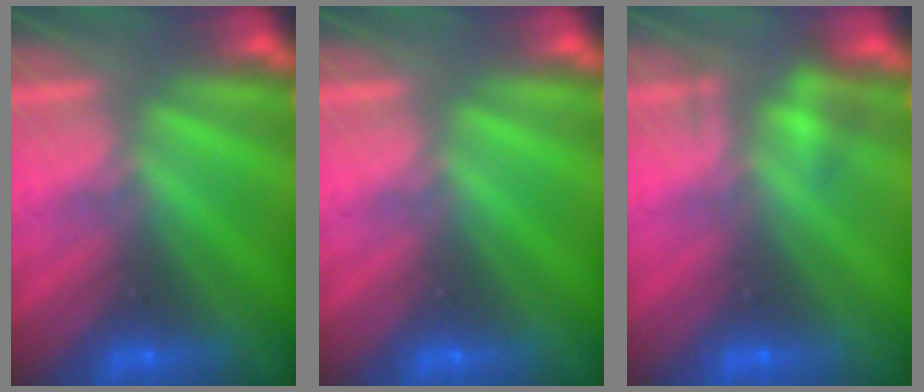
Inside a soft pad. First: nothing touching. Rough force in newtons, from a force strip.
{"total": 0.0}
{"total": 2.1}